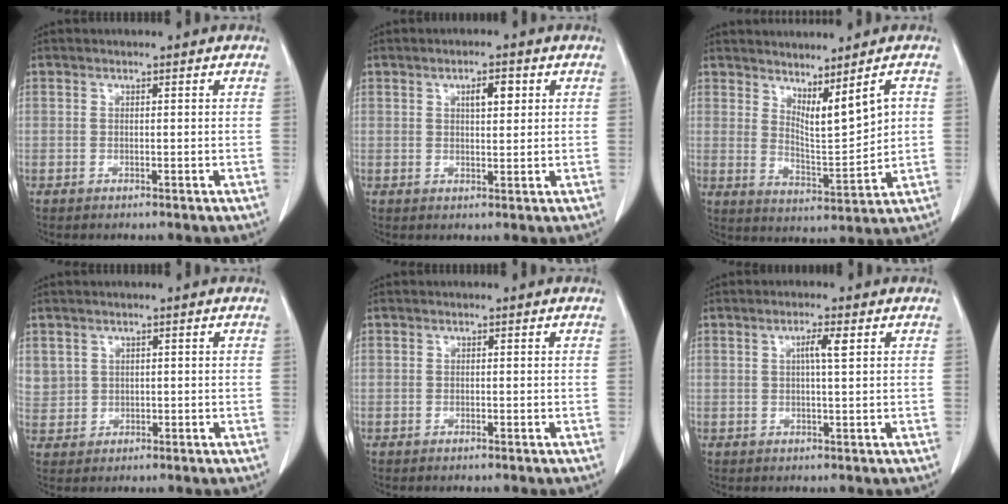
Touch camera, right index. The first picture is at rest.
{"total": 3.3, "force": [1.3, 1.1, 2.9], "torque": [-0.046, 0.002, 0.021]}
{"total": 6.5, "force": [3.4, 0.6, 5.5], "torque": [-0.093, -0.019, 0.071]}
{"total": 4.0, "force": [1.6, 3.6, 0.6], "torque": [-0.011, 0.009, 0.043]}
{"total": 0.0}
{"total": 2.6, "force": [0.8, -0.1, 2.5], "torque": [-0.047, 0.002, 0.013]}